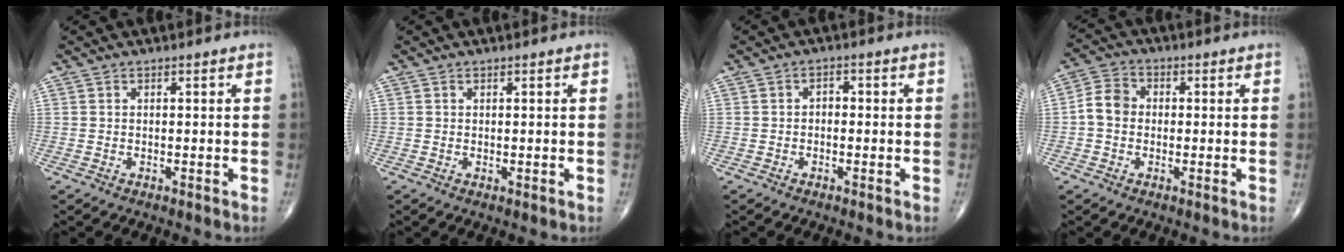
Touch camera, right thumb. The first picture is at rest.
{"total": 0.0}
{"total": 1.7, "force": [-0.3, 1.2, 1.1], "torque": [-0.010, 0.008, -0.010]}
{"total": 5.3, "force": [-0.4, 4.4, 3.0], "torque": [-0.047, 0.018, -0.018]}